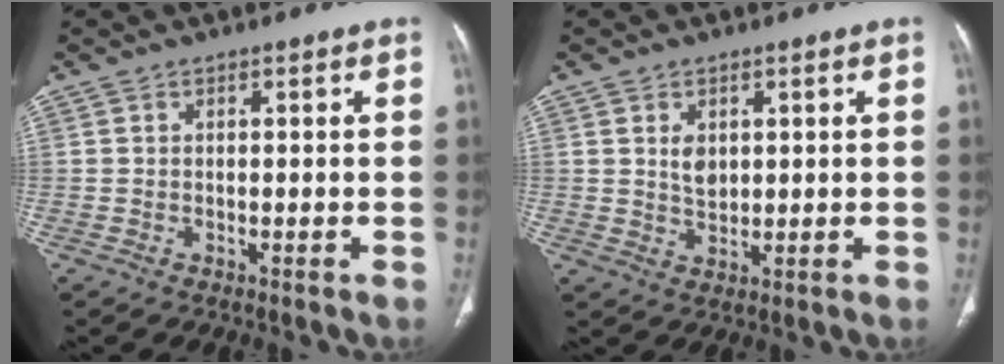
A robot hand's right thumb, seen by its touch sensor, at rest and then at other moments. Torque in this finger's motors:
{"motor_torque": [0.75, 0.99, 0.68, 0.07, 0.12]}